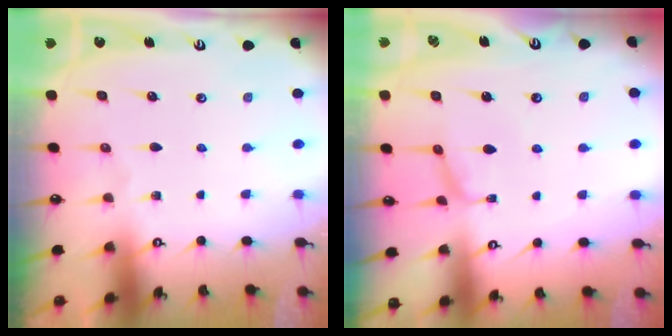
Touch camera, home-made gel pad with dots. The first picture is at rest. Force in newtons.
{"total": 1.5, "press": 1.3, "slide": 0.5}